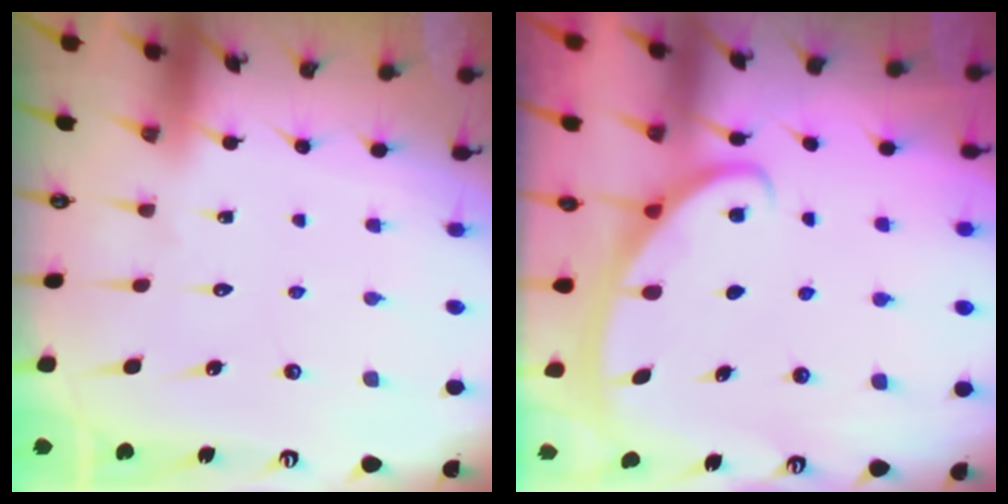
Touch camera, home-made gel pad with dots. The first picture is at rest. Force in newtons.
{"total": 2.8, "press": 2.8, "slide": 0.4}